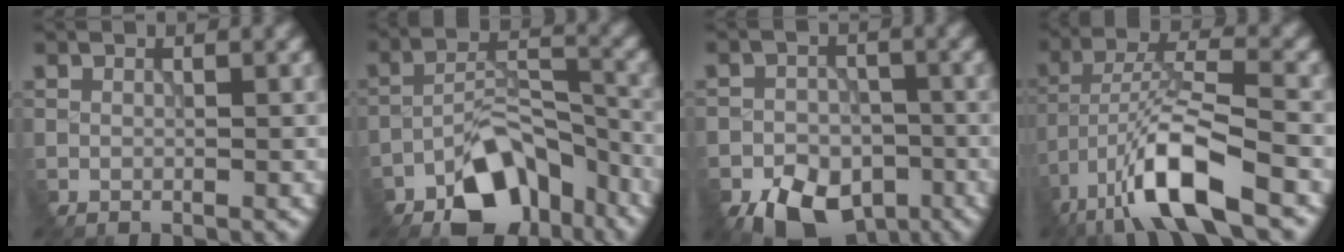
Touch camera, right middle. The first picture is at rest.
{"total": 9.6, "force": [-6.9, 4.1, 5.3], "torque": [-0.070, 0.003, -0.125]}
{"total": 8.0, "force": [-5.3, 4.7, 3.7], "torque": [-0.056, -0.023, -0.083]}
{"total": 9.5, "force": [-6.0, 2.2, 7.1], "torque": [-0.127, 0.005, -0.115]}